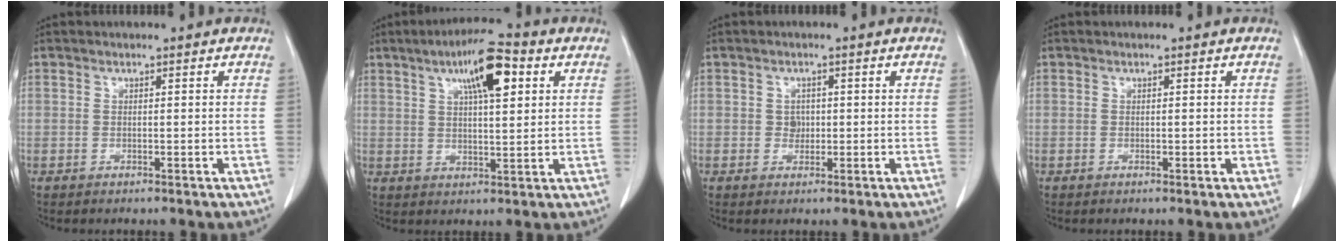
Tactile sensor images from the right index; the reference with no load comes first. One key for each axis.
{"total": 9.9, "fx": 4.3, "fy": 2.2, "fz": 8.6, "tx": -0.147, "ty": 0.018, "tz": 0.068}
{"total": 1.6, "fx": 0.1, "fy": 1.4, "fz": 0.8, "tx": -0.008, "ty": 0.005, "tz": 0.006}
{"total": 0.6, "fx": 0.0, "fy": 0.3, "fz": 0.4, "tx": -0.003, "ty": 0.002, "tz": 0.003}